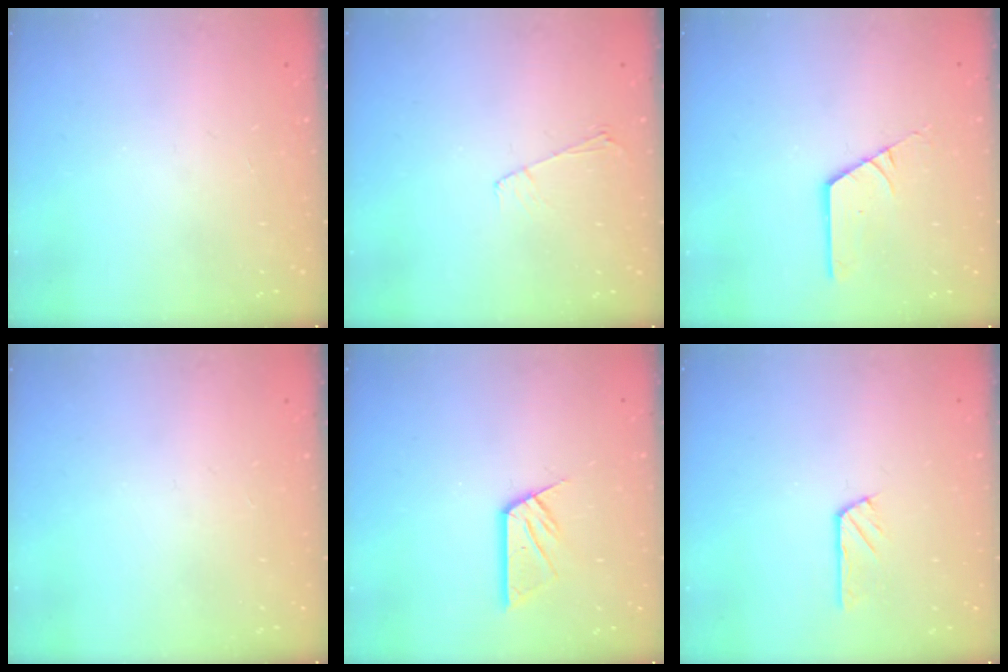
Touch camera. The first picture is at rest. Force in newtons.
{"total": 4.9, "press": 4.9, "slide": 0.6}
{"total": 2.6, "press": 2.6, "slide": 0.2}
{"total": 1.9, "press": 1.9, "slide": 0.3}
{"total": 8.1, "press": 8.0, "slide": 0.6}
{"total": 3.0, "press": 3.0, "slide": 0.2}